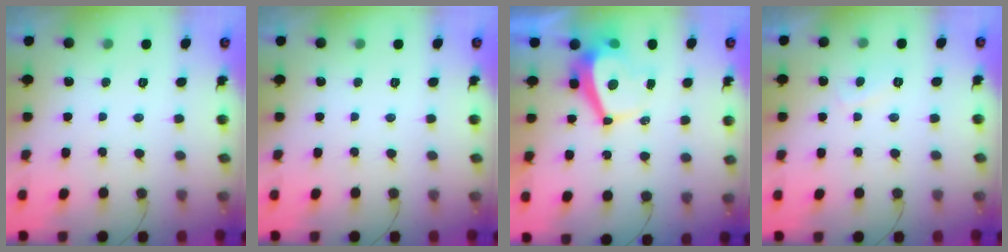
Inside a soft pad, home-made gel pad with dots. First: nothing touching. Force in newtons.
{"total": 0.0}
{"total": 6.3, "press": 6.3, "slide": 0.5}
{"total": 1.5, "press": 1.4, "slide": 0.6}